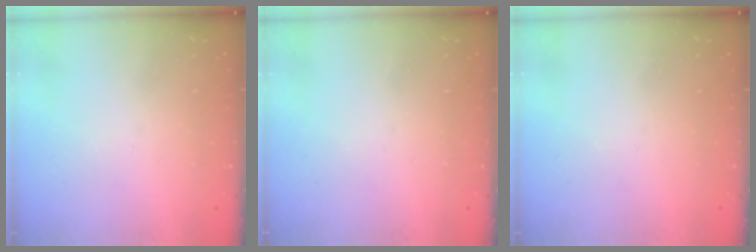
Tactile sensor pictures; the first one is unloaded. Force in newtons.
{"total": 0.0}
{"total": 0.0}